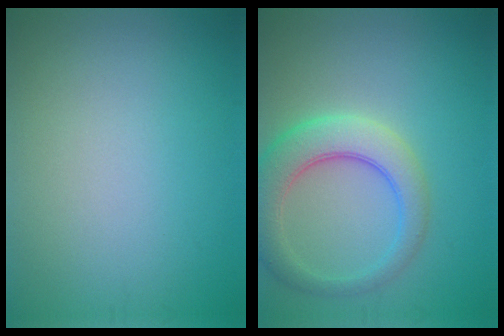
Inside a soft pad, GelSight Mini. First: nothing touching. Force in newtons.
{"total": 5.4, "press": 5.4, "slide": 0.4}